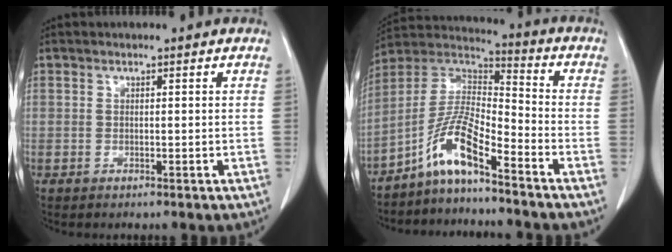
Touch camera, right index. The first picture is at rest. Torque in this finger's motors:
{"motor_torque": [1.08, -1.06, 0.30, 0.15]}